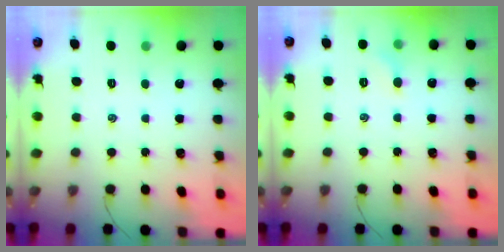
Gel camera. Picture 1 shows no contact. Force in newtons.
{"total": 4.5, "press": 4.3, "slide": 1.5}